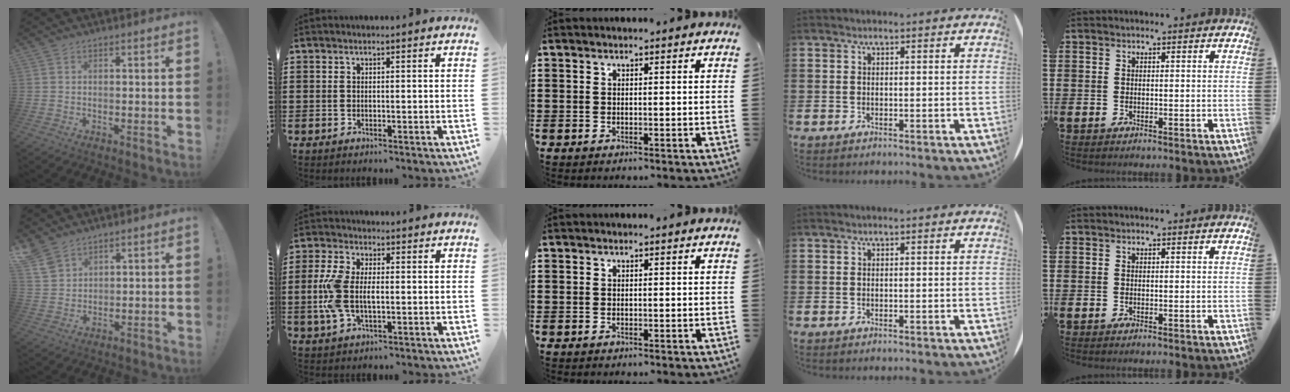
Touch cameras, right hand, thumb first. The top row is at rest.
{"thumb": {"total": 6.2, "force": [5.0, 3.1, 2.1], "torque": [-0.046, -0.027, 0.100]}, "index": {"total": 7.2, "force": [-0.5, 3.8, 6.1], "torque": [-0.159, -0.007, -0.020]}}